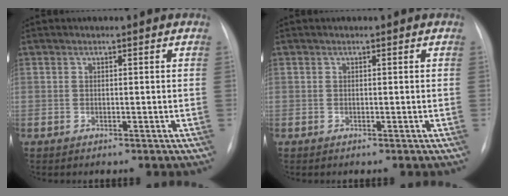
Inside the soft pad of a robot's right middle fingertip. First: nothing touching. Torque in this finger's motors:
{"motor_torque": [0.00, 0.00, 0.00, 0.00]}